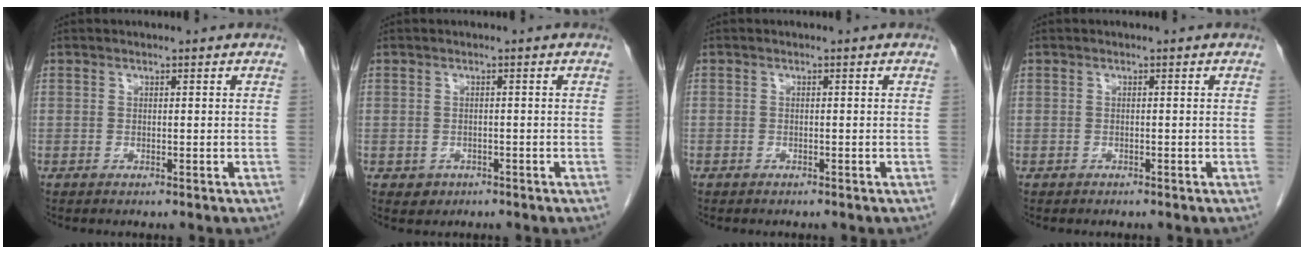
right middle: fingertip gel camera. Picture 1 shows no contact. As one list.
[{"total": 1.6, "force": [-0.8, 1.3, 0.3], "torque": [-0.007, 0.003, -0.007]}, {"total": 0.5, "force": [-0.4, 0.3, 0.1], "torque": [-0.006, 0.003, -0.009]}, {"total": 0.0}]